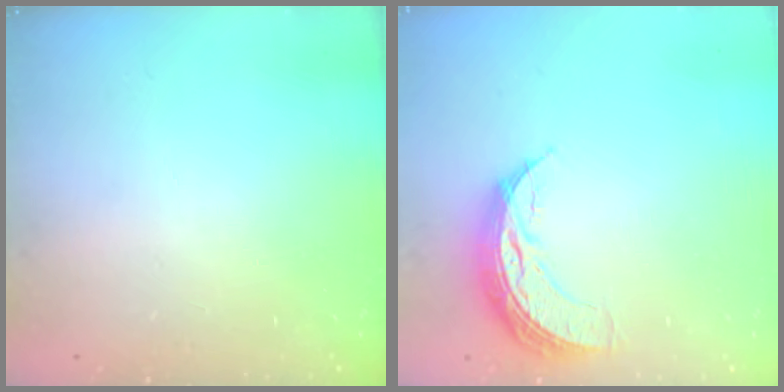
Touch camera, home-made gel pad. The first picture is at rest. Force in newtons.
{"total": 9.0, "press": 9.0, "slide": 0.6}